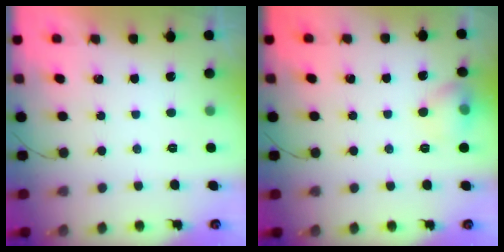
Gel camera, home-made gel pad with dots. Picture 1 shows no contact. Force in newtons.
{"total": 7.4, "press": 7.2, "slide": 1.9}